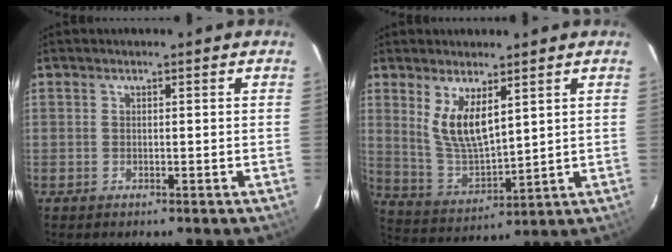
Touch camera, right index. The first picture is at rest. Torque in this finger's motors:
{"motor_torque": [0.21, 0.12, 0.26, 0.10]}